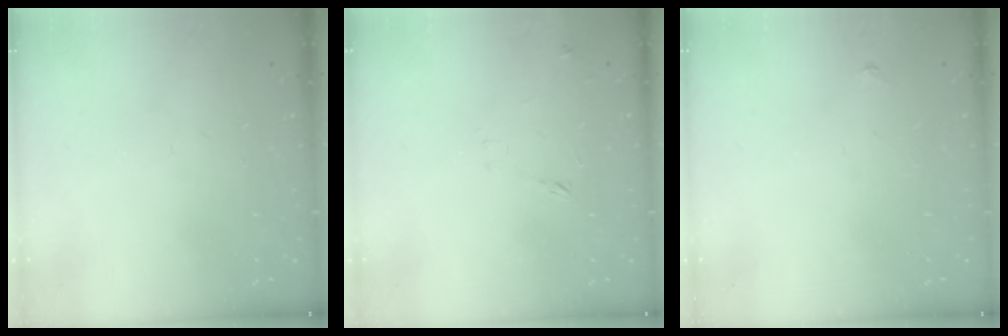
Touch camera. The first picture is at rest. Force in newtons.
{"total": 9.4, "press": 9.4, "slide": 0.6}
{"total": 3.0, "press": 3.0, "slide": 0.5}